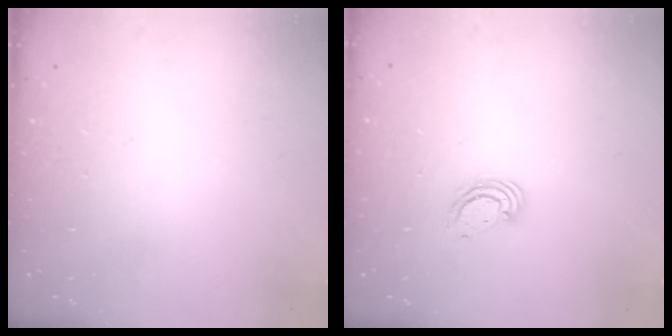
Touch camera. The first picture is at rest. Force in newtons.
{"total": 3.8, "press": 3.8, "slide": 0.1}